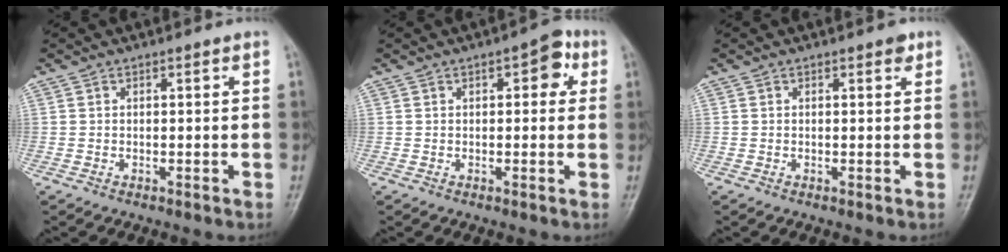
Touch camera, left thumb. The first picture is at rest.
{"total": 4.9, "force": [1.6, 2.4, 3.9], "torque": [-0.026, 0.004, 0.010]}
{"total": 1.2, "force": [0.7, 0.5, 0.8], "torque": [-0.006, -0.001, 0.006]}